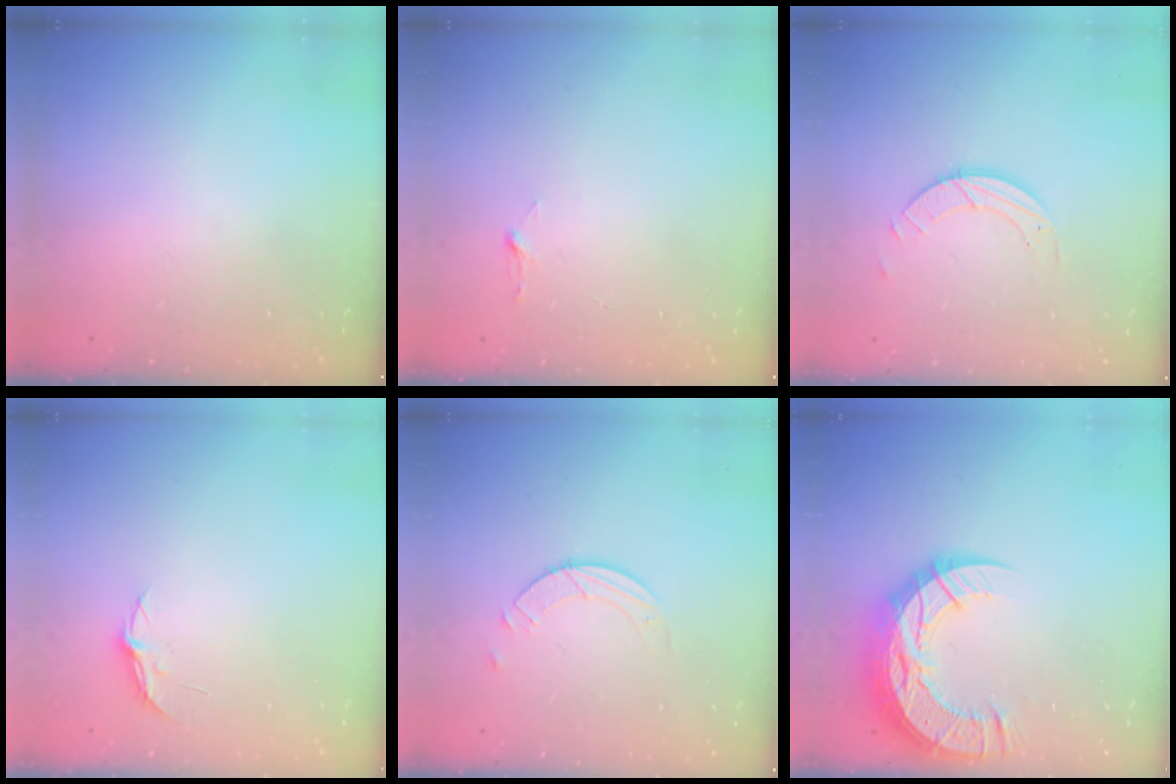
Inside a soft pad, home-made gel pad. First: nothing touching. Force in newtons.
{"total": 2.9, "press": 2.9, "slide": 0.3}
{"total": 3.9, "press": 3.9, "slide": 0.1}
{"total": 3.8, "press": 3.8, "slide": 0.3}
{"total": 3.7, "press": 3.7, "slide": 0.4}
{"total": 19.2, "press": 19.1, "slide": 1.4}